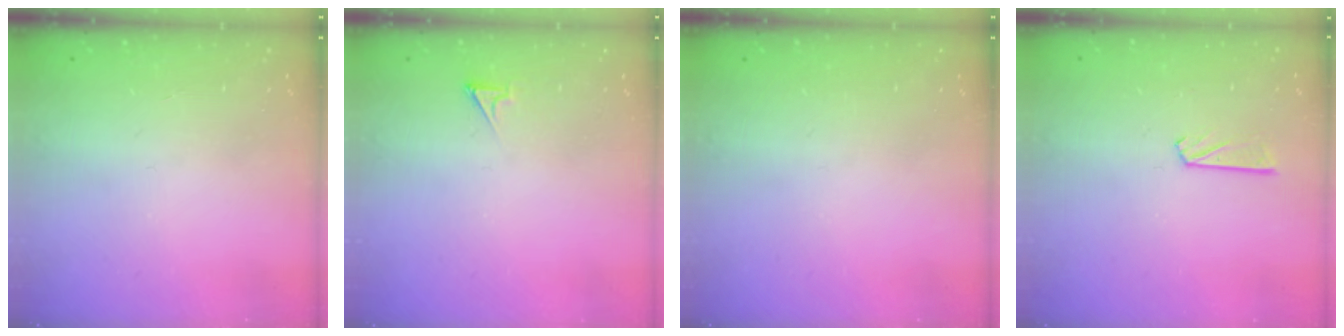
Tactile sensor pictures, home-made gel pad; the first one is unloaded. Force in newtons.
{"total": 2.2, "press": 2.2, "slide": 0.3}
{"total": 0.0}
{"total": 4.4, "press": 4.4, "slide": 0.2}